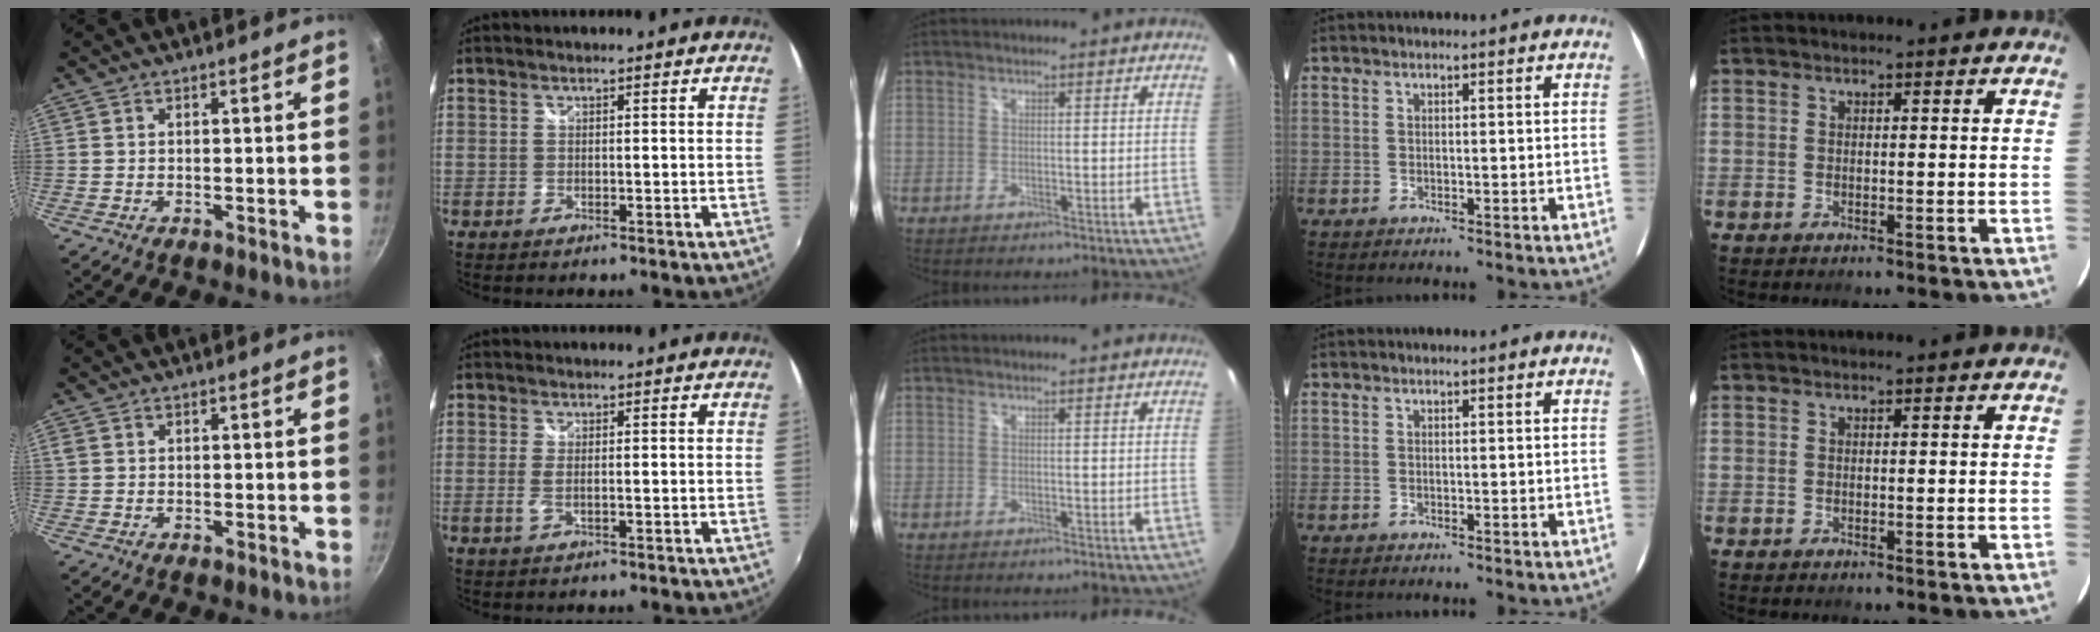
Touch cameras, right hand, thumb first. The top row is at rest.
{"thumb": {"total": 0.8, "force": [0.3, 0.6, 0.4], "torque": [-0.009, 0.003, 0.006]}, "index": {"total": 2.1, "force": [-0.4, 0.5, 2.0], "torque": [-0.041, -0.004, -0.005]}}